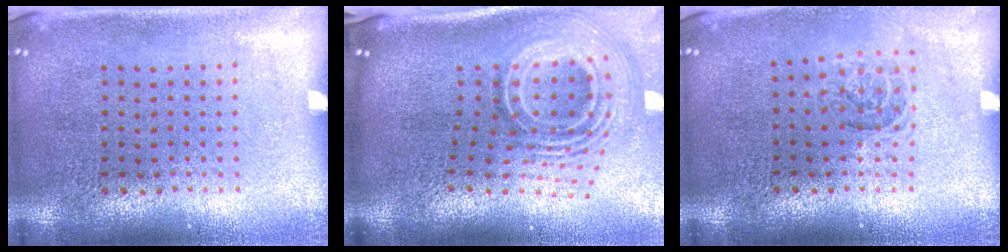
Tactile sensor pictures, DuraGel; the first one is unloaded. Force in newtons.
{"total": 3.0, "press": 1.8, "slide": 2.4}
{"total": 1.2, "press": 1.1, "slide": 0.5}